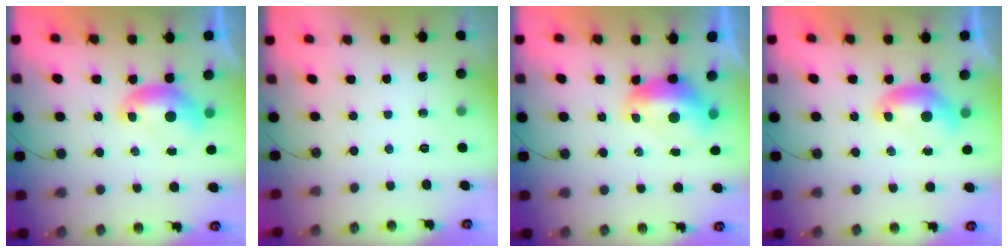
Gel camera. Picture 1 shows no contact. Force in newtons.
{"total": 0.0}
{"total": 1.9, "press": 1.8, "slide": 0.6}
{"total": 0.0}